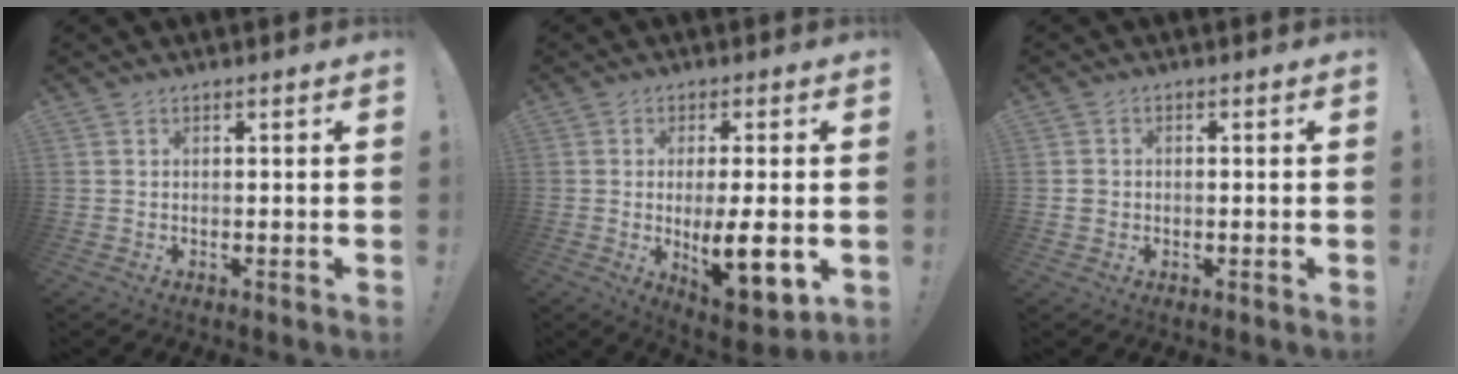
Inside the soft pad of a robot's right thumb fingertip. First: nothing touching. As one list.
[{"total": 11.4, "force": [-1.4, 3.5, 10.7], "torque": [-0.161, -0.014, -0.021]}, {"total": 2.2, "force": [-0.1, 2.0, 0.9], "torque": [-0.011, 0.006, -0.002]}]